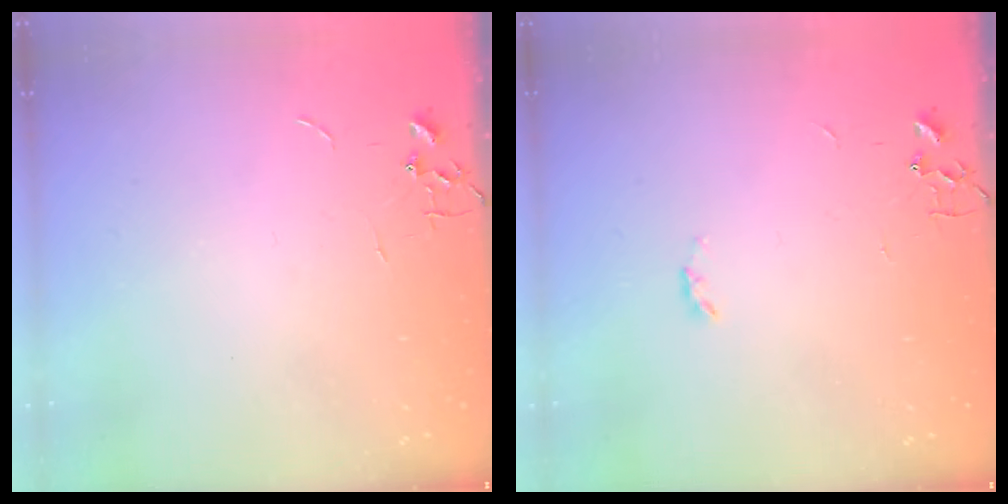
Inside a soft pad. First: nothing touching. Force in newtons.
{"total": 2.5, "press": 2.4, "slide": 0.4}